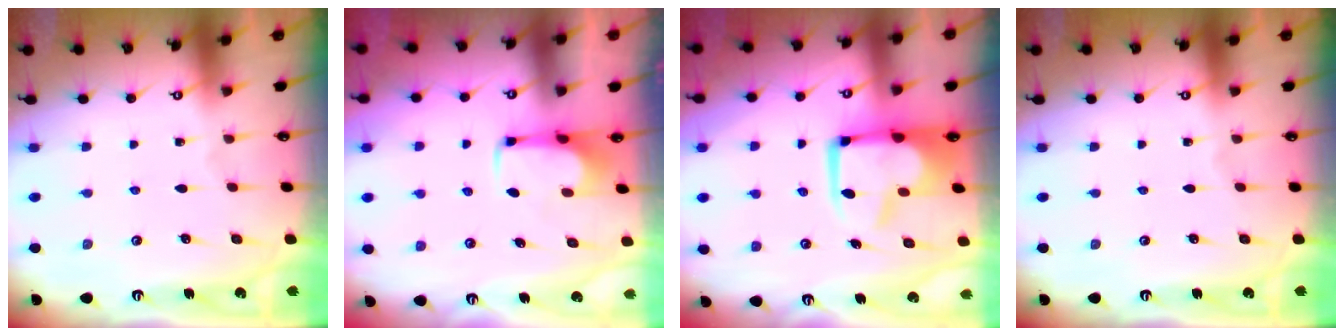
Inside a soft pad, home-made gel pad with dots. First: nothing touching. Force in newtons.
{"total": 2.0, "press": 2.0, "slide": 0.4}
{"total": 3.7, "press": 3.4, "slide": 1.5}
{"total": 0.0}